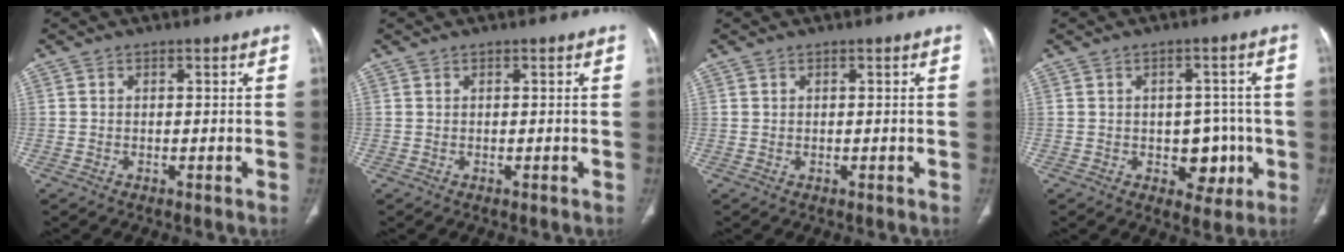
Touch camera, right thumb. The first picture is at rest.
{"total": 0.0}
{"total": 0.0}
{"total": 6.9, "force": [-1.6, 5.0, 4.5], "torque": [-0.020, 0.010, -0.015]}